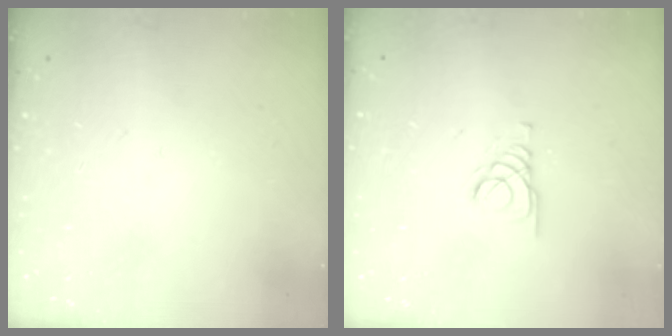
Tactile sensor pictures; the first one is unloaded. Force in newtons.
{"total": 1.4, "press": 1.4, "slide": 0.2}